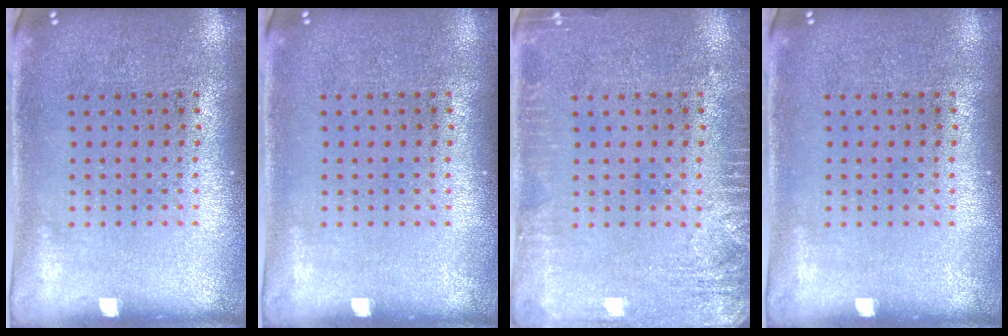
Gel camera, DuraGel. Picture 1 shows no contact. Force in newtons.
{"total": 0.0}
{"total": 2.5, "press": 2.5, "slide": 0.4}
{"total": 0.0}